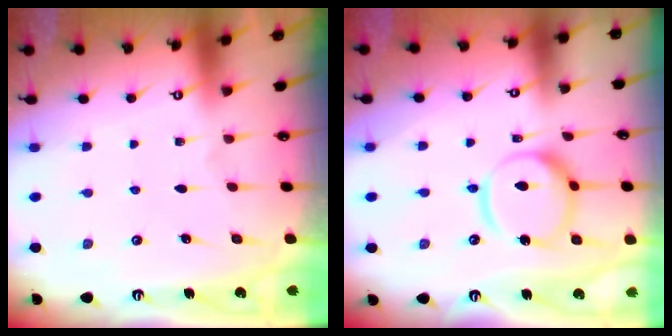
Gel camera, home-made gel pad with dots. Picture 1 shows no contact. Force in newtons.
{"total": 13.8, "press": 13.7, "slide": 1.7}